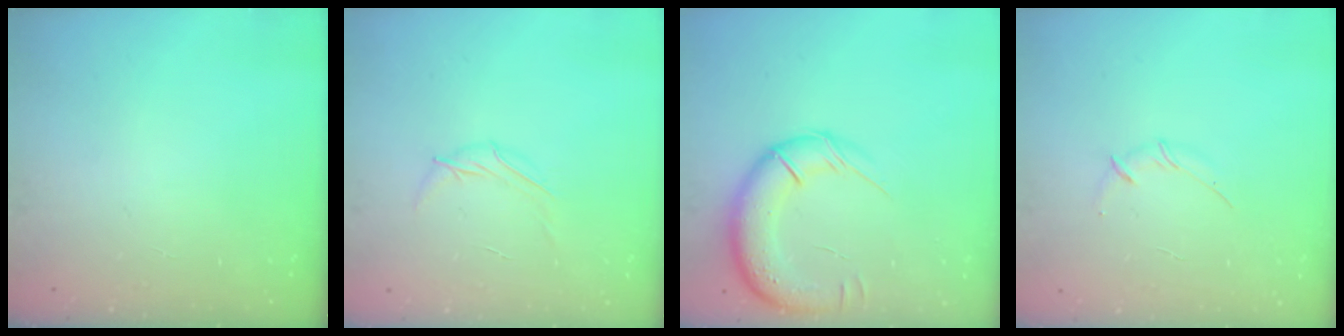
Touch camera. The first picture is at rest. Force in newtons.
{"total": 5.7, "press": 5.6, "slide": 0.7}
{"total": 15.8, "press": 15.3, "slide": 4.0}
{"total": 3.0, "press": 2.9, "slide": 0.8}